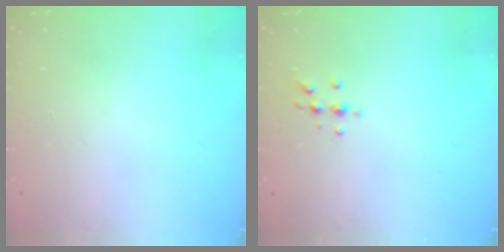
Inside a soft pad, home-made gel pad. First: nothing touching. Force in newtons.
{"total": 4.0, "press": 3.8, "slide": 1.2}